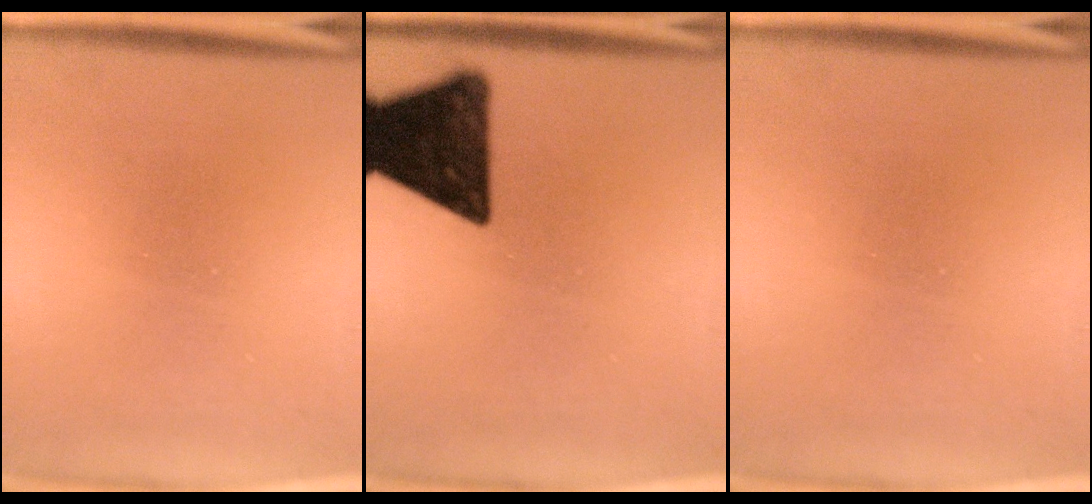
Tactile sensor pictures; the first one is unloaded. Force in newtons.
{"total": 14.3}
{"total": 0.0}